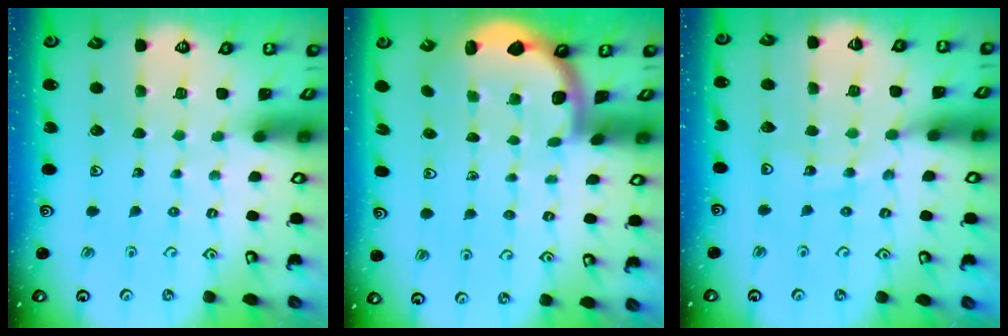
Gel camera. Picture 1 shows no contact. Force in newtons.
{"total": 1.6, "press": 1.6, "slide": 0.1}
{"total": 10.1, "press": 10.1, "slide": 1.4}